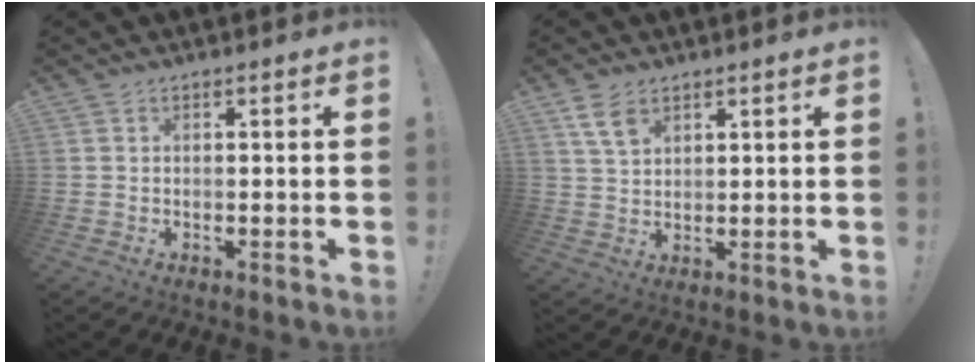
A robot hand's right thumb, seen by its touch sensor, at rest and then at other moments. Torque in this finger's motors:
{"motor_torque": [-0.16, 0.79, 0.33, 0.10, 0.00]}